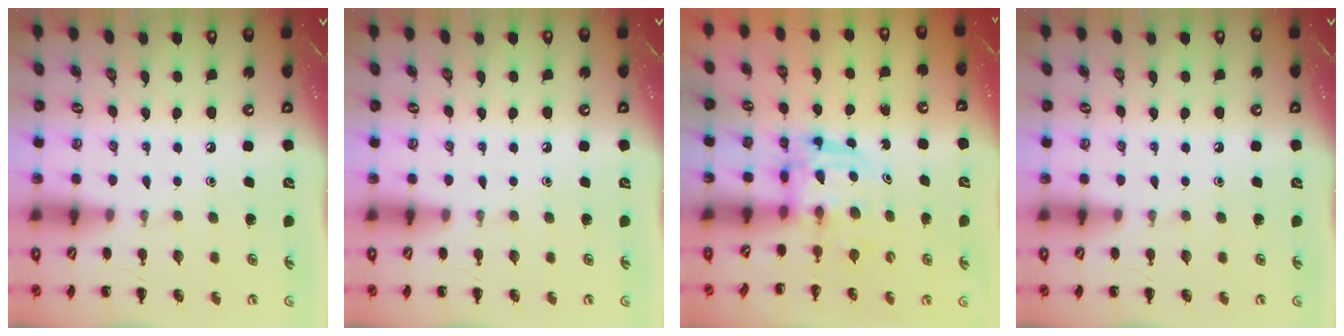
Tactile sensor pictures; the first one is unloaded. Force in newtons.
{"total": 0.0}
{"total": 3.1, "press": 3.1, "slide": 0.2}
{"total": 0.0}